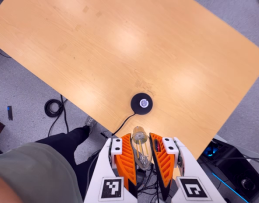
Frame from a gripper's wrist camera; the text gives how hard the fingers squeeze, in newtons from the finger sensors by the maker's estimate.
{"total": 20.2, "left": 22.1, "right": 18.3}